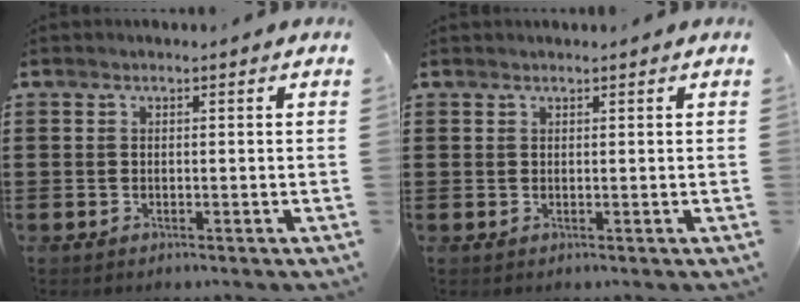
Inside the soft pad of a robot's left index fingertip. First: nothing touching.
{"total": 0.5, "force": [0.5, 0.0, 0.2], "torque": [-0.005, -0.001, 0.010]}